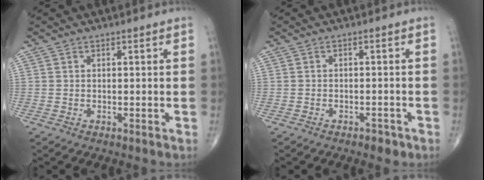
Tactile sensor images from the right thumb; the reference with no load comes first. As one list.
[{"total": 1.9, "force": [-1.4, 1.0, 0.9], "torque": [-0.009, 0.007, -0.017]}]